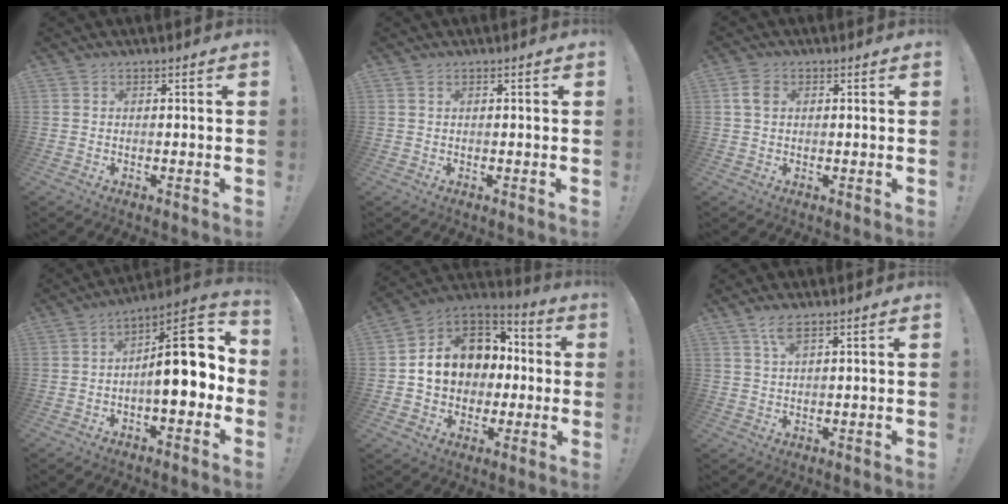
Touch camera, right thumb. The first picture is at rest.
{"total": 0.6, "force": [0.3, 0.1, 0.5], "torque": [-0.014, 0.003, 0.006]}
{"total": 4.0, "force": [1.0, 2.7, 2.7], "torque": [-0.051, 0.006, 0.021]}
{"total": 16.1, "force": [0.0, 6.3, 14.8], "torque": [-0.198, 0.004, -0.003]}
{"total": 14.2, "force": [1.9, 12.0, 7.4], "torque": [-0.104, 0.000, 0.052]}
{"total": 3.9, "force": [2.5, 0.9, 2.8], "torque": [-0.058, -0.006, 0.043]}